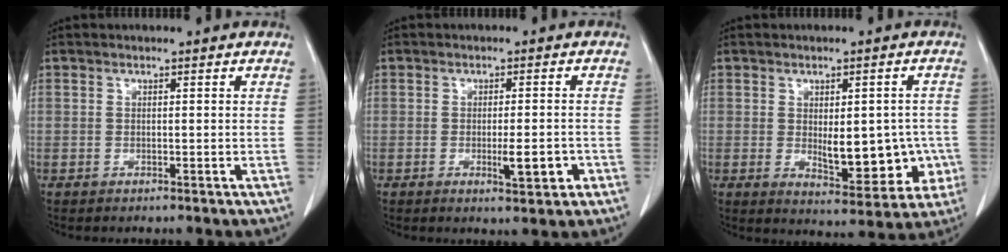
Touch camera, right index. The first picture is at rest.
{"total": 4.4, "force": [-1.5, 0.9, 4.0], "torque": [-0.060, -0.002, -0.015]}
{"total": 10.4, "force": [-1.3, 4.7, 9.1], "torque": [-0.111, 0.003, 0.000]}